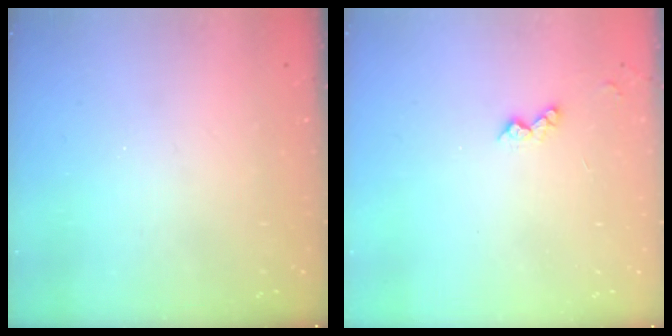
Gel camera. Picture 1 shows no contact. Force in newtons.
{"total": 4.0, "press": 4.0, "slide": 0.6}